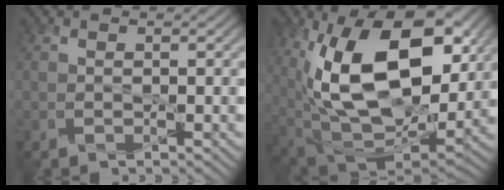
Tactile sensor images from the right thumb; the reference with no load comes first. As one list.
[{"total": 18.9, "force": [4.8, 10.3, 15.1], "torque": [-0.276, 0.000, 0.082]}]